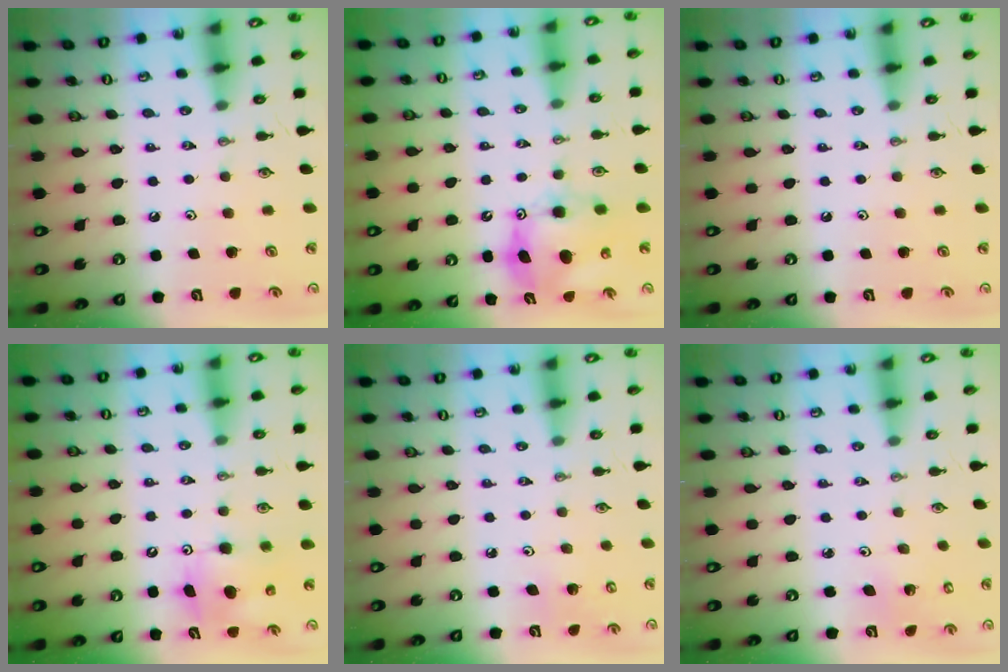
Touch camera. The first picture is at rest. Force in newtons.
{"total": 10.6, "press": 10.5, "slide": 0.9}
{"total": 0.0}
{"total": 9.8, "press": 9.8, "slide": 1.2}
{"total": 4.6, "press": 4.6, "slide": 0.3}
{"total": 1.8, "press": 1.8, "slide": 0.1}